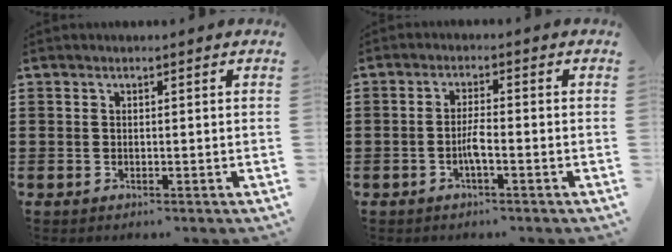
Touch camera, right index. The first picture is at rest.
{"total": 2.9, "force": [-1.1, 0.3, 2.7], "torque": [-0.064, -0.004, -0.026]}